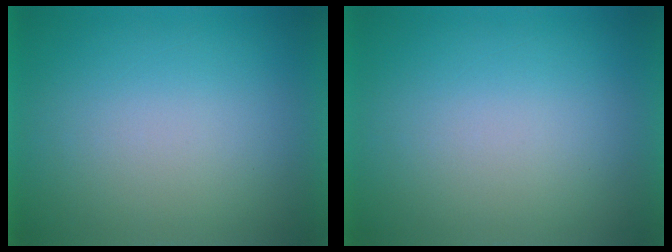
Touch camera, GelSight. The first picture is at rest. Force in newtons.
{"total": 0.0}